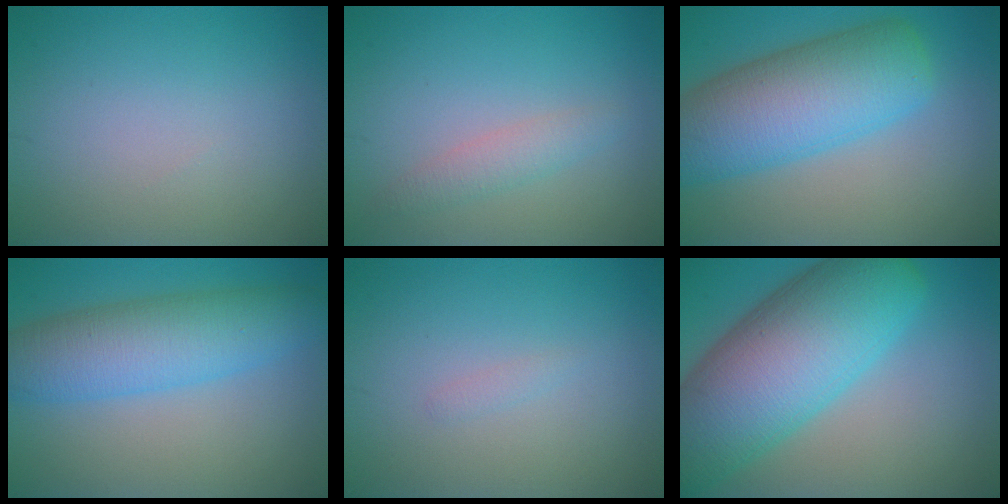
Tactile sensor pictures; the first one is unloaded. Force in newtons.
{"total": 1.9, "press": 1.9, "slide": 0.1}
{"total": 10.0, "press": 10.0, "slide": 0.3}
{"total": 7.2, "press": 7.2, "slide": 0.1}
{"total": 0.5, "press": 0.5, "slide": 0.0}
{"total": 13.7, "press": 13.7, "slide": 0.6}